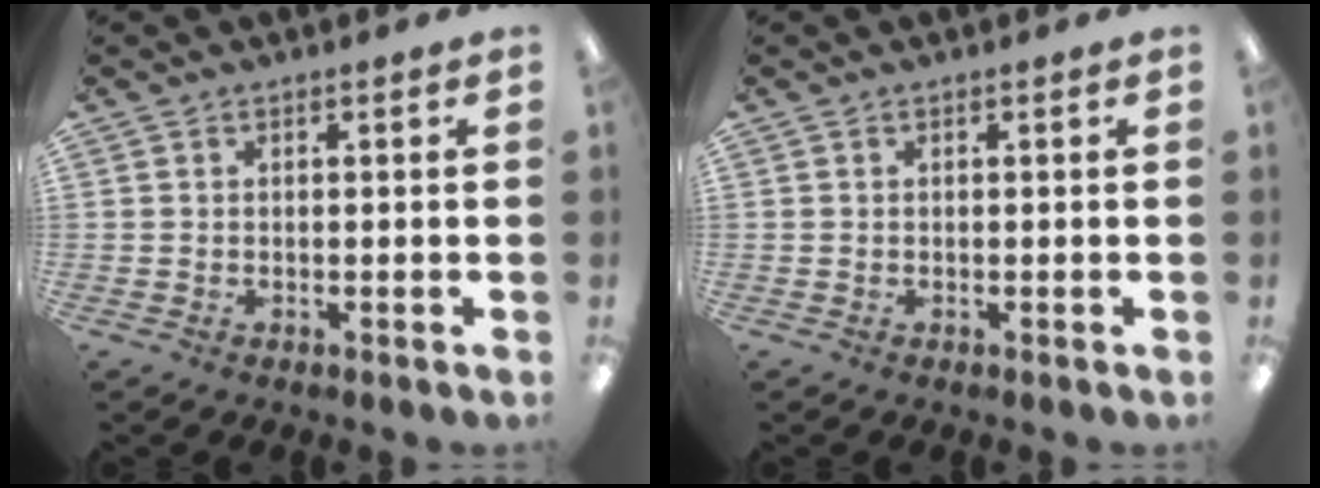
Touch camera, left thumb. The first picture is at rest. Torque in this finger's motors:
{"motor_torque": [0.01, 0.01, -0.01, -0.01, 0.00]}